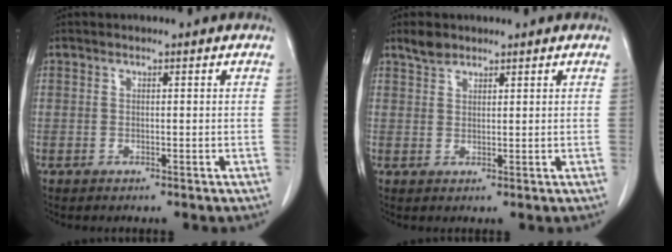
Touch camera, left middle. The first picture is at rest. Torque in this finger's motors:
{"motor_torque": [0.32, -0.26, -0.02, 0.02]}